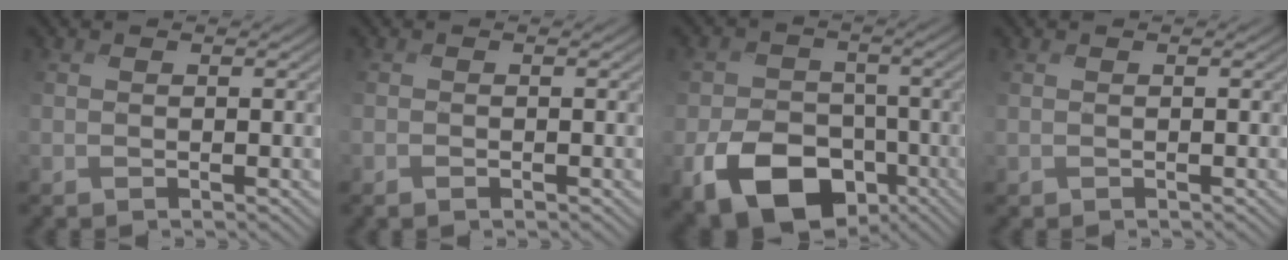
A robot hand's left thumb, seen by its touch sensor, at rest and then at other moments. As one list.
[{"total": 0.7, "force": [-0.6, 0.3, 0.3], "torque": [-0.005, -0.002, -0.013]}, {"total": 11.8, "force": [-5.3, 8.1, 6.7], "torque": [-0.129, -0.028, -0.098]}, {"total": 0.0}]